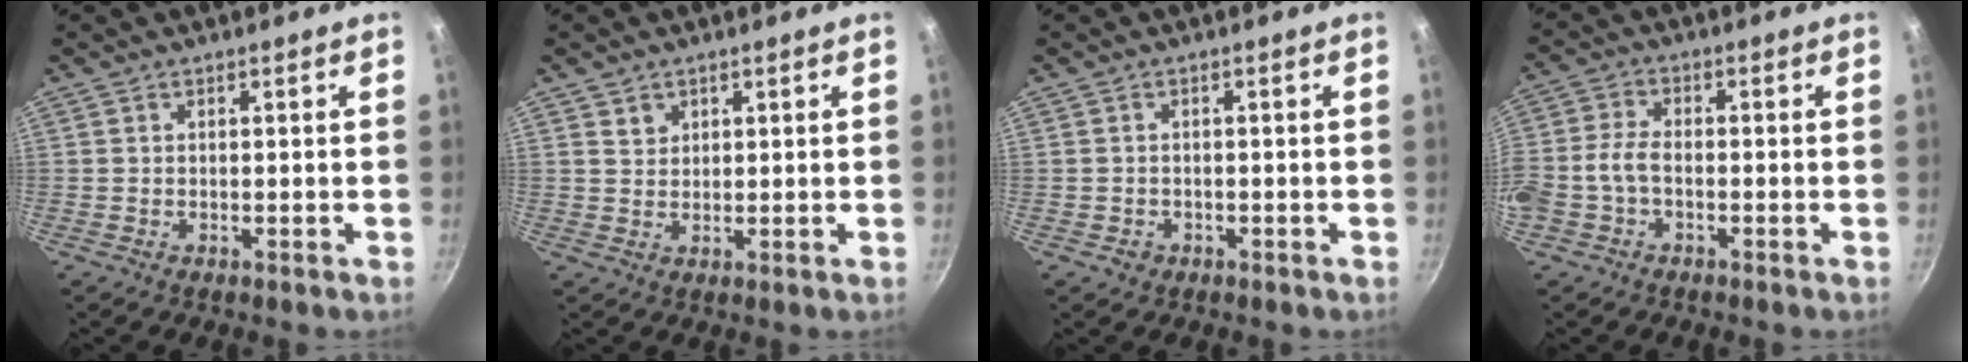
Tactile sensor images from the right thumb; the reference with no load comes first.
{"total": 2.4, "force": [1.3, 2.0, 0.6], "torque": [0.004, 0.000, 0.022]}
{"total": 1.6, "force": [-0.7, 1.4, 0.5], "torque": [-0.009, 0.005, -0.001]}
{"total": 5.0, "force": [-1.8, 3.0, 3.6], "torque": [-0.082, 0.022, -0.048]}